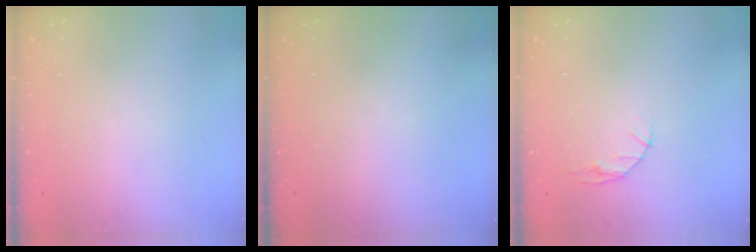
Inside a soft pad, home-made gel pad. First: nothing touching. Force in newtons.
{"total": 0.0}
{"total": 5.0, "press": 4.9, "slide": 0.6}